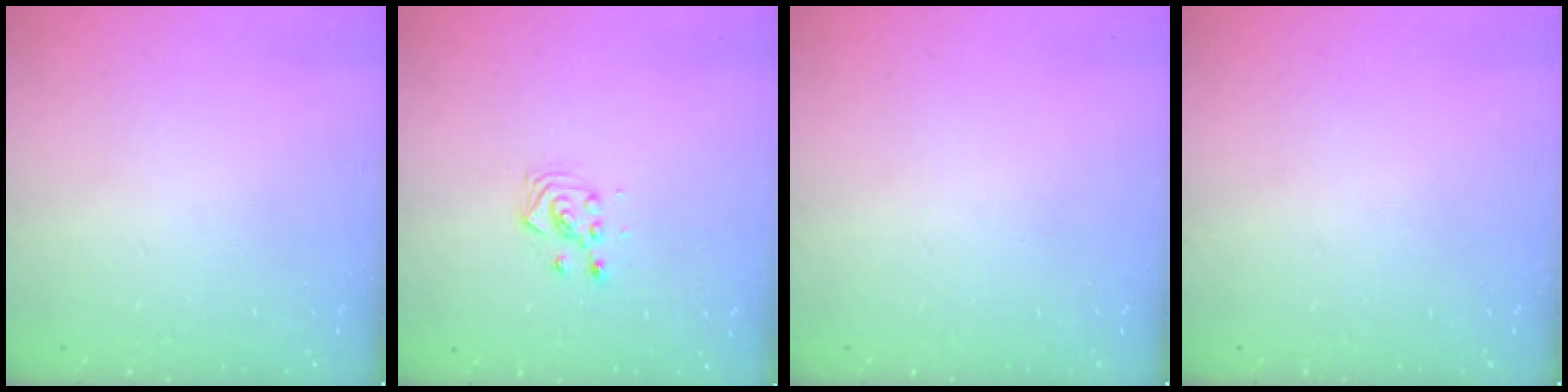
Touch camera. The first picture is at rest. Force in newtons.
{"total": 2.9, "press": 2.9, "slide": 0.3}
{"total": 0.0}
{"total": 0.0}